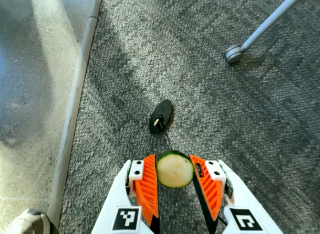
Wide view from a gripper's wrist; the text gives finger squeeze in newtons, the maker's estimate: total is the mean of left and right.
{"total": 8.3, "left": 7.8, "right": 8.8}